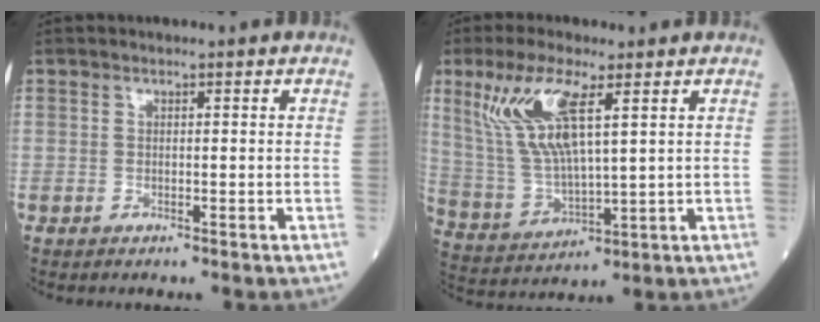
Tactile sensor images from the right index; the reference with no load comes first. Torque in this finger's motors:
{"motor_torque": [1.10, 1.04, 0.27, 0.21]}